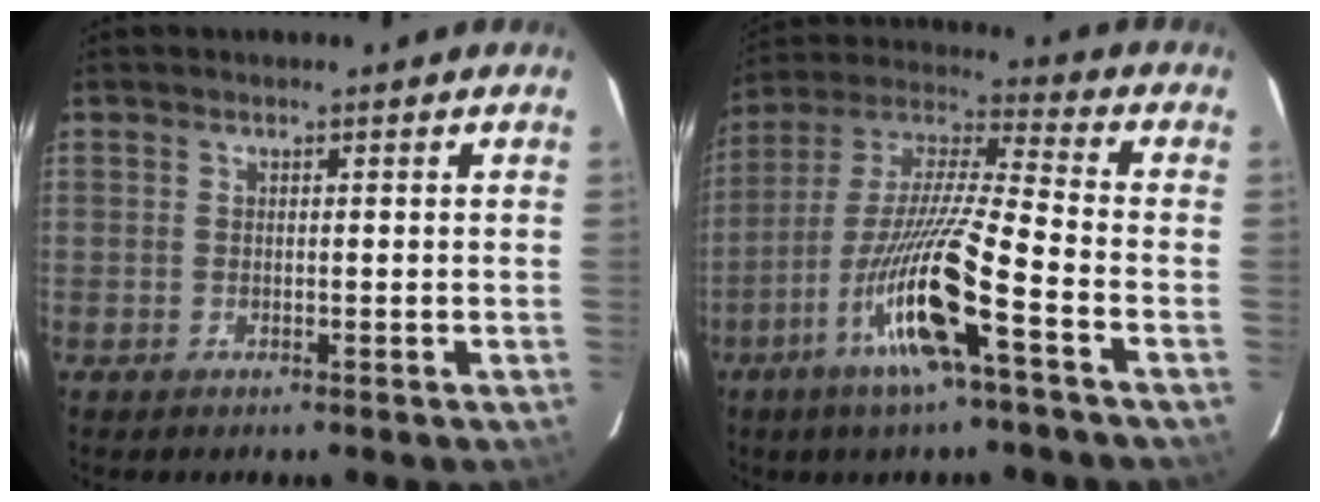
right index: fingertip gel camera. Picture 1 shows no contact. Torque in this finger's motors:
{"motor_torque": [2.10, -0.04, 1.05, 0.21]}